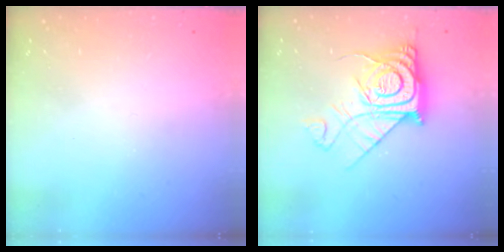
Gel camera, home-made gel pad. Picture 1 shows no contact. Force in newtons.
{"total": 15.1, "press": 15.0, "slide": 1.4}